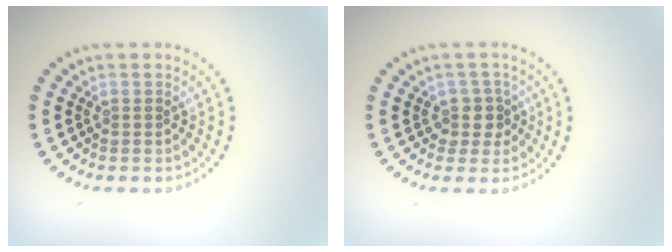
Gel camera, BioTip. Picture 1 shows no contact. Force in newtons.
{"total": 2.2, "press": 1.6, "slide": 1.4}